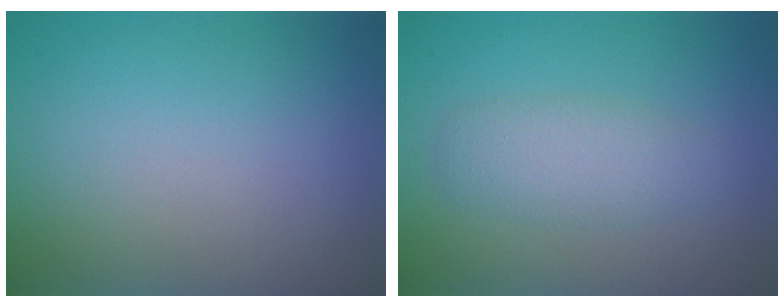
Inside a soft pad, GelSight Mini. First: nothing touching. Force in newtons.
{"total": 2.8, "press": 2.8, "slide": 0.1}